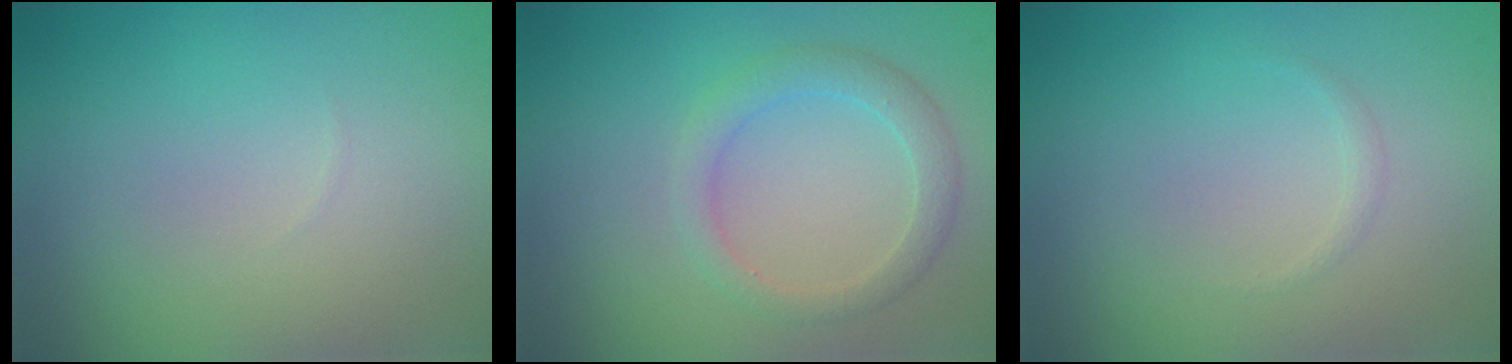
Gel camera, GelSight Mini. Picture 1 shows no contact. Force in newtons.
{"total": 2.4, "press": 2.4, "slide": 0.2}
{"total": 0.6, "press": 0.6, "slide": 0.0}